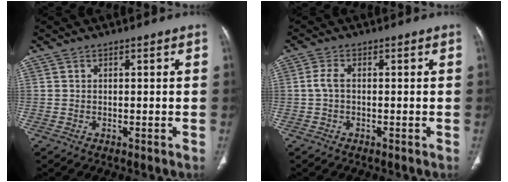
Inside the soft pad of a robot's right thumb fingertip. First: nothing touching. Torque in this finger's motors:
{"motor_torque": [0.20, 0.52, 0.56, -0.42, 0.03]}